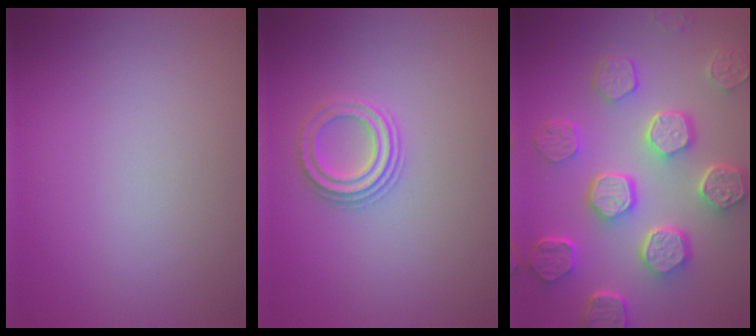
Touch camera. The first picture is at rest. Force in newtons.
{"total": 2.3, "press": 2.2, "slide": 0.8}
{"total": 7.9, "press": 6.0, "slide": 5.1}